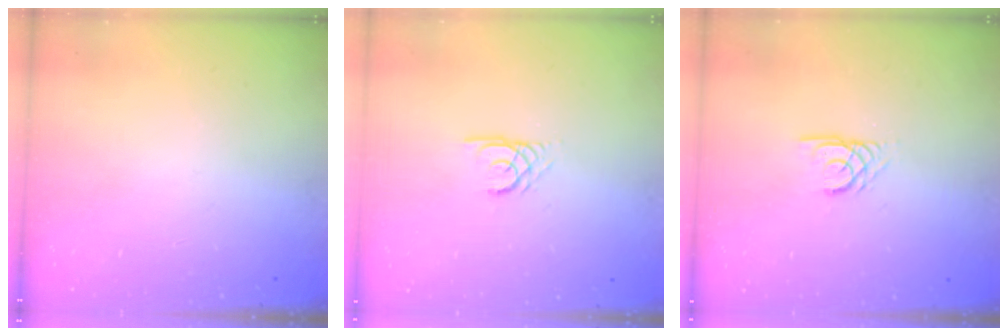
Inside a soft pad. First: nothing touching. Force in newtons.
{"total": 2.2, "press": 2.2, "slide": 0.3}
{"total": 2.4, "press": 2.4, "slide": 0.2}